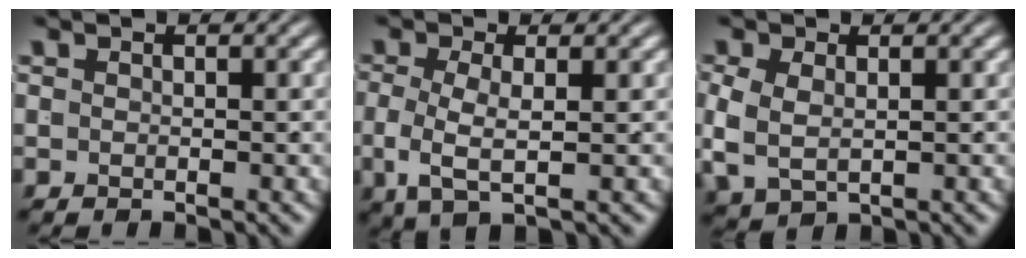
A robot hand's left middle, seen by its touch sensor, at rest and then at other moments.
{"total": 3.5, "force": [-0.6, 1.2, 3.2], "torque": [-0.074, -0.019, 0.002]}
{"total": 3.7, "force": [-0.2, 2.7, 2.6], "torque": [-0.070, -0.021, 0.016]}